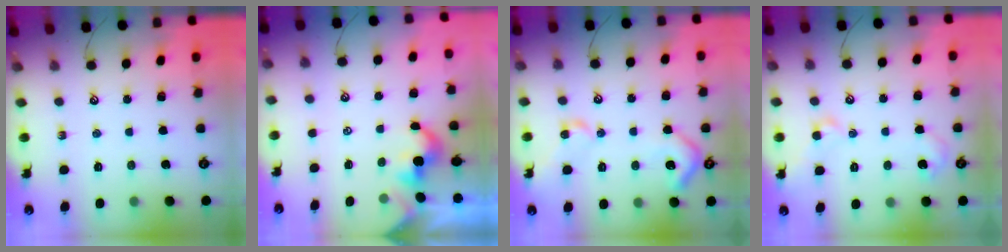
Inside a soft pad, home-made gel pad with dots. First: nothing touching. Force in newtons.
{"total": 2.9, "press": 2.9, "slide": 0.2}
{"total": 8.6, "press": 8.6, "slide": 1.1}
{"total": 2.1, "press": 2.1, "slide": 0.1}